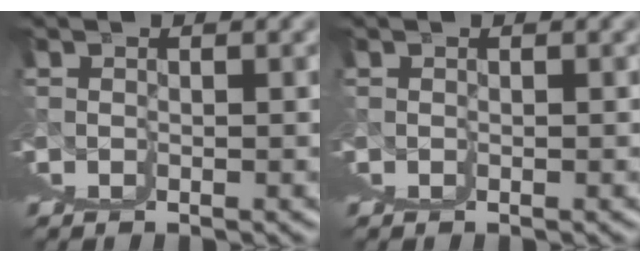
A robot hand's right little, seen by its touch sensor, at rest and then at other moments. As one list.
[{"total": 0.0}]